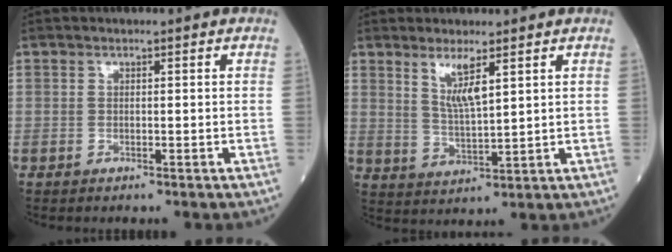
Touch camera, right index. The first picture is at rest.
{"total": 5.3, "force": [2.9, 0.5, 4.4], "torque": [-0.086, -0.013, 0.060]}